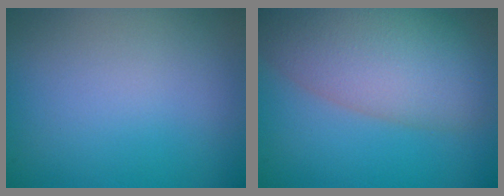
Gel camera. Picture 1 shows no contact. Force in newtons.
{"total": 9.4, "press": 9.3, "slide": 0.8}